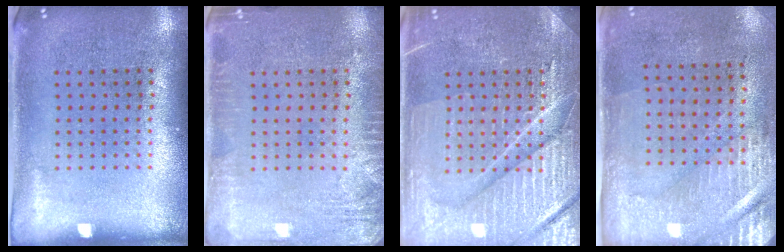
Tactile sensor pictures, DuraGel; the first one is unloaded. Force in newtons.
{"total": 2.5, "press": 2.5, "slide": 0.4}
{"total": 7.0, "press": 7.0, "slide": 0.9}
{"total": 3.0, "press": 2.5, "slide": 1.6}